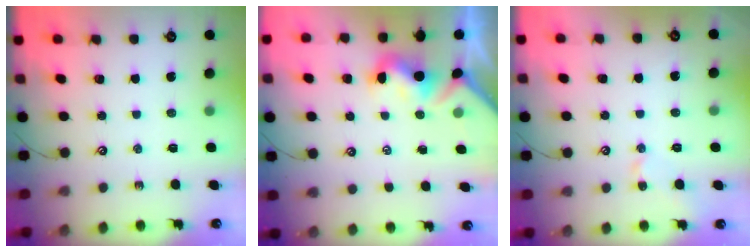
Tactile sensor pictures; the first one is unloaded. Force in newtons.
{"total": 1.5, "press": 1.3, "slide": 0.7}
{"total": 2.8, "press": 2.7, "slide": 0.6}